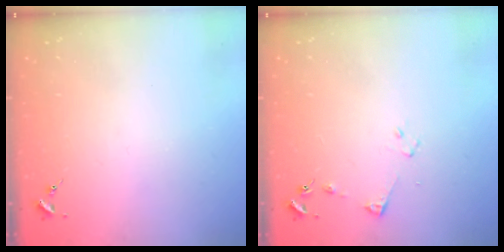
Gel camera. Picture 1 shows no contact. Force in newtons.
{"total": 4.5, "press": 4.5, "slide": 0.6}